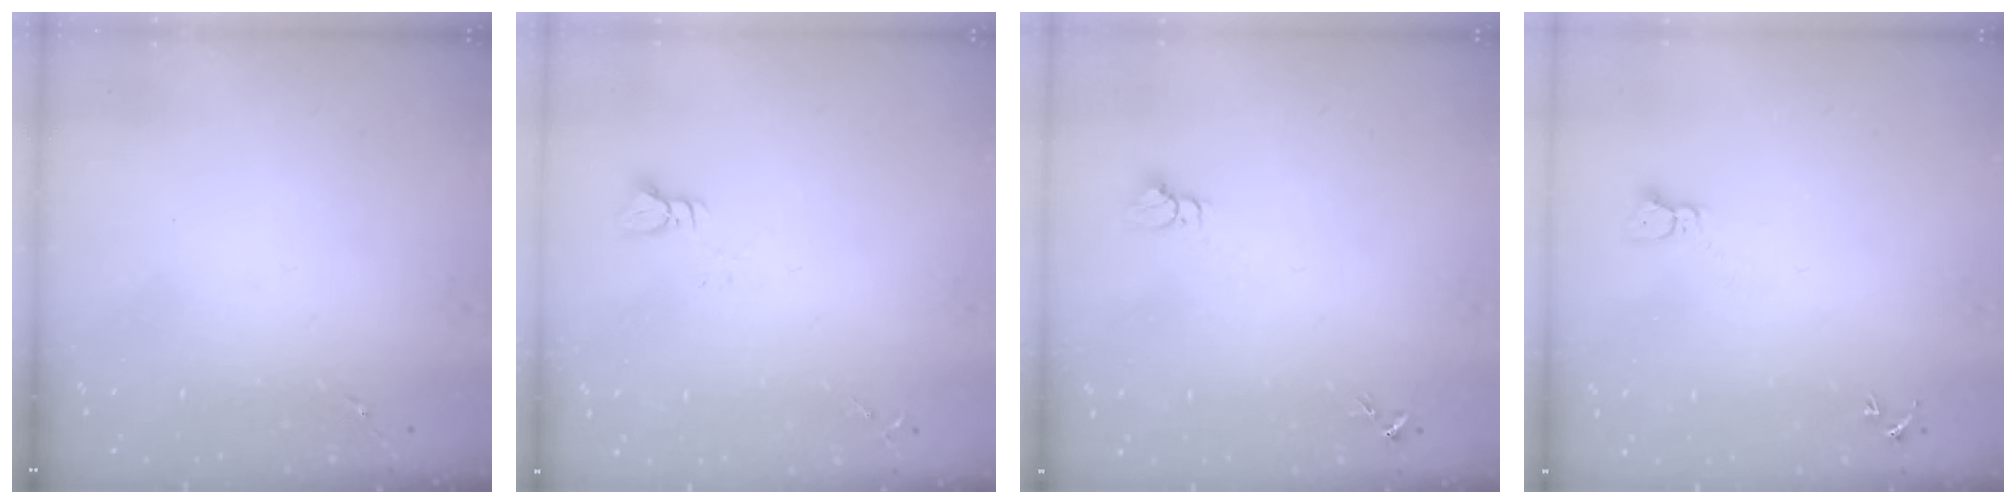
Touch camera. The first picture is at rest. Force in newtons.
{"total": 2.9, "press": 2.9, "slide": 0.2}
{"total": 3.0, "press": 3.0, "slide": 0.1}
{"total": 2.3, "press": 2.3, "slide": 0.3}